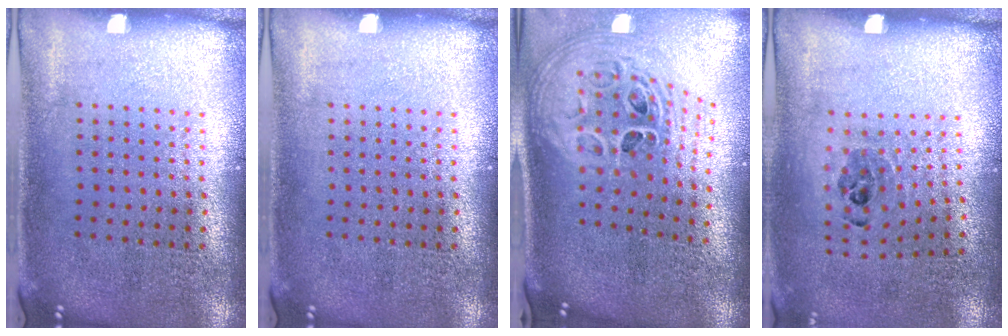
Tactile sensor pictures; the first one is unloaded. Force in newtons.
{"total": 0.0}
{"total": 2.8, "press": 2.0, "slide": 1.9}
{"total": 1.0, "press": 0.7, "slide": 0.7}